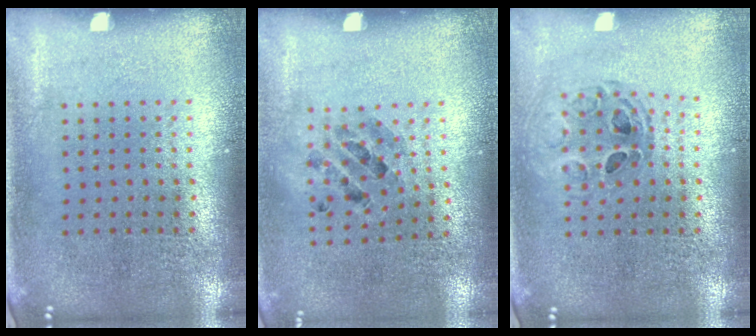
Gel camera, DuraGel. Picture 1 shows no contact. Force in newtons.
{"total": 0.8, "press": 0.8, "slide": 0.0}
{"total": 0.9, "press": 0.9, "slide": 0.1}